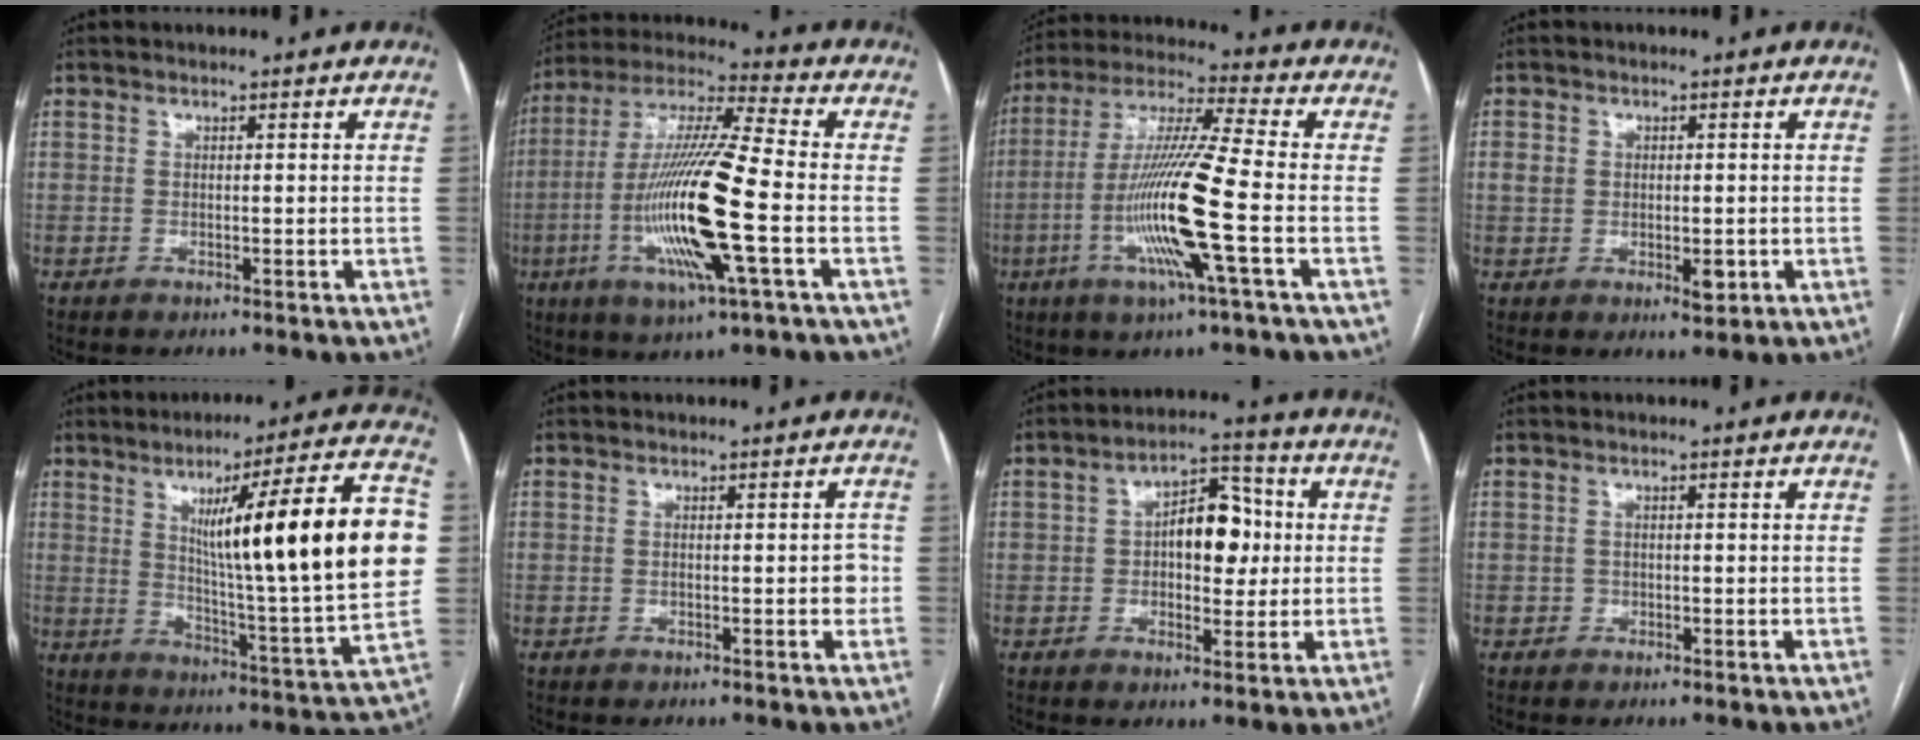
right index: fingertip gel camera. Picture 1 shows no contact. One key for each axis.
{"total": 18.2, "fx": -4.2, "fy": 0.9, "fz": 17.7, "tx": -0.360, "ty": -0.011, "tz": -0.081}
{"total": 15.3, "fx": -4.0, "fy": -0.8, "fz": 14.7, "tx": -0.296, "ty": -0.010, "tz": -0.083}
{"total": 4.3, "fx": -0.3, "fy": 3.0, "fz": 3.1, "tx": -0.047, "ty": 0.006, "tz": 0.006}
{"total": 25.7, "fx": 4.6, "fy": 1.0, "fz": 25.3, "tx": -0.332, "ty": 0.008, "tz": 0.060}
{"total": 2.2, "fx": -0.4, "fy": 0.7, "fz": 2.0, "tx": -0.019, "ty": 0.006, "tz": -0.004}
{"total": 8.9, "fx": 0.6, "fy": 4.6, "fz": 7.7, "tx": -0.116, "ty": 0.028, "tz": 0.011}
{"total": 0.9, "fx": -0.4, "fy": 0.8, "fz": 0.0, "tx": -0.001, "ty": 0.004, "tz": -0.009}